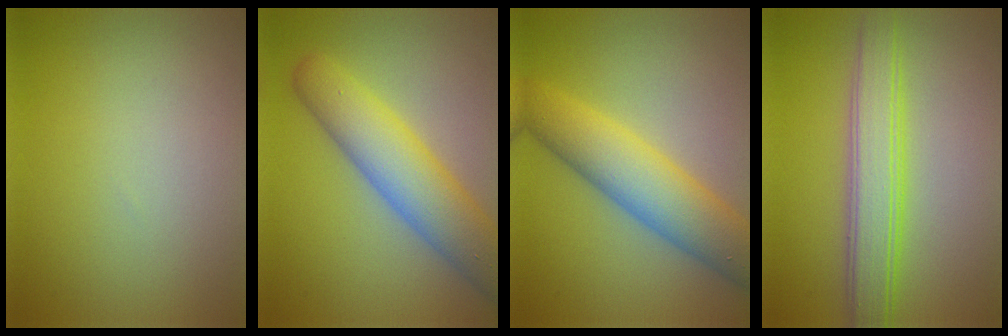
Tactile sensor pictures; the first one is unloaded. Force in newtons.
{"total": 7.1, "press": 7.1, "slide": 0.5}
{"total": 7.2, "press": 7.2, "slide": 0.1}
{"total": 4.8, "press": 4.8, "slide": 0.1}